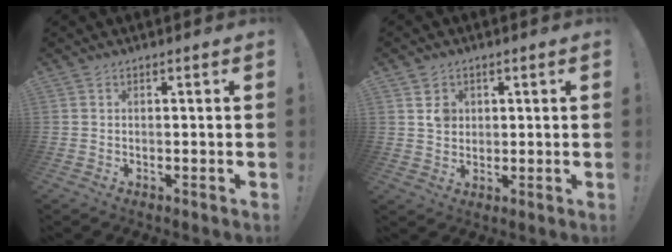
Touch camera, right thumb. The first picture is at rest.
{"total": 4.1, "force": [1.8, 3.6, 1.0], "torque": [-0.003, -0.008, 0.030]}